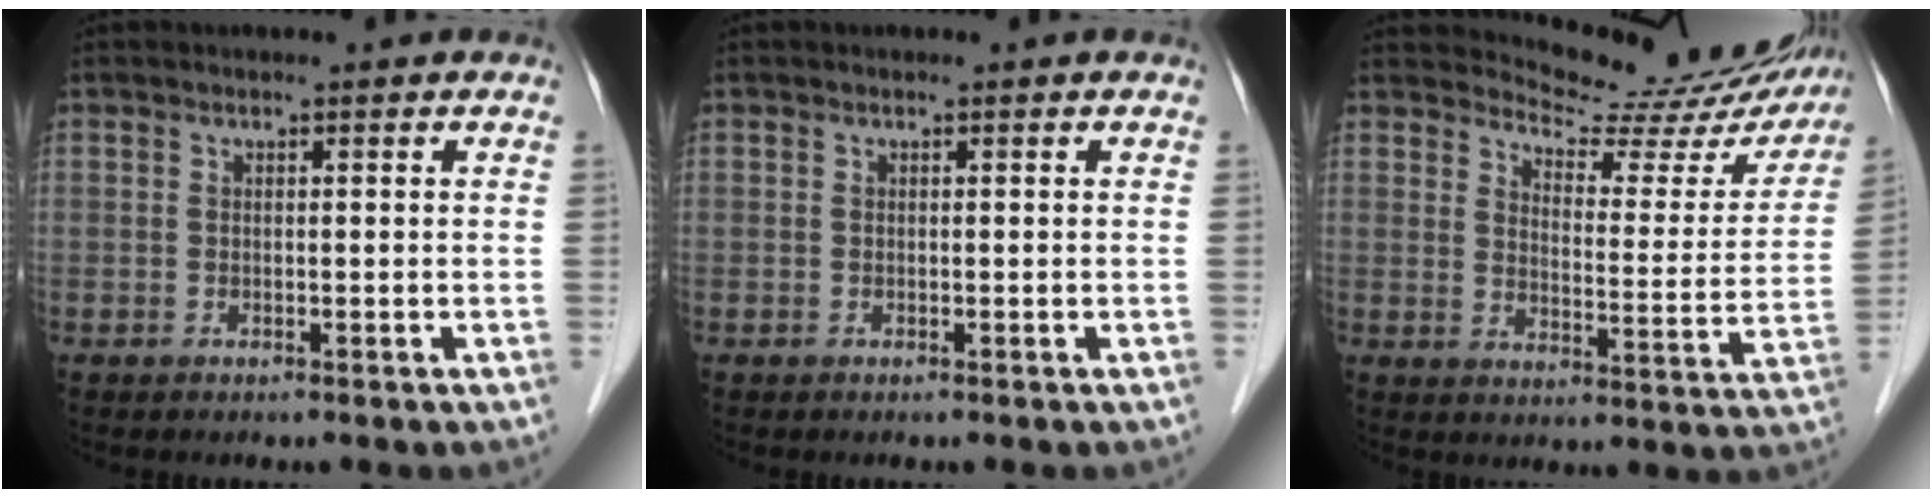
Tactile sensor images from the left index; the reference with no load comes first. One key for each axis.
{"total": 0.0}
{"total": 17.6, "fx": 16.9, "fy": 3.6, "fz": 3.5, "tx": -0.033, "ty": -0.065, "tz": 0.189}